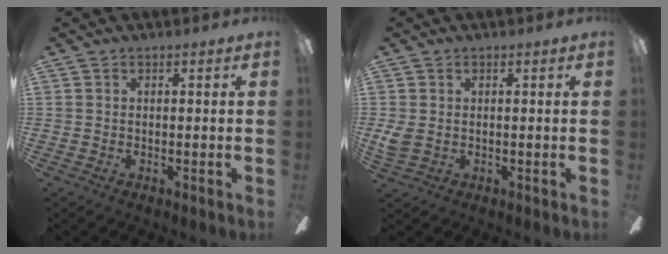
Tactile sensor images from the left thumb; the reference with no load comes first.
{"total": 3.0, "force": [0.4, 2.3, 1.9], "torque": [-0.034, 0.000, 0.005]}